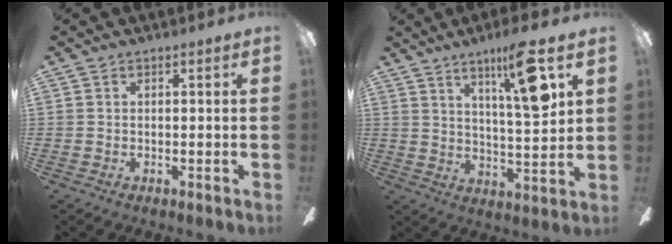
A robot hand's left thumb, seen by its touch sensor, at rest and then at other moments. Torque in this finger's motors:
{"motor_torque": [0.16, 0.16, 0.02, -0.14, 0.18]}